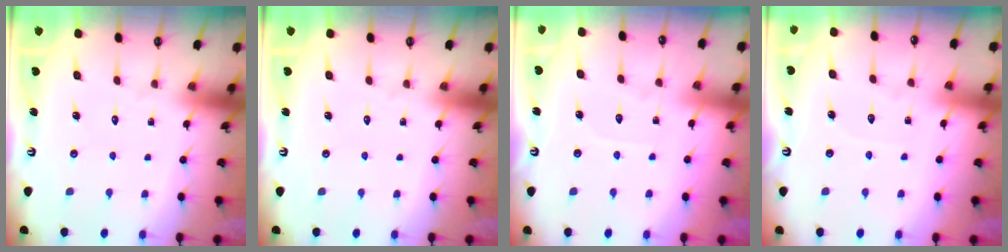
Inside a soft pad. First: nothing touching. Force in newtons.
{"total": 0.0}
{"total": 3.8, "press": 3.8, "slide": 0.4}
{"total": 3.4, "press": 3.4, "slide": 0.5}